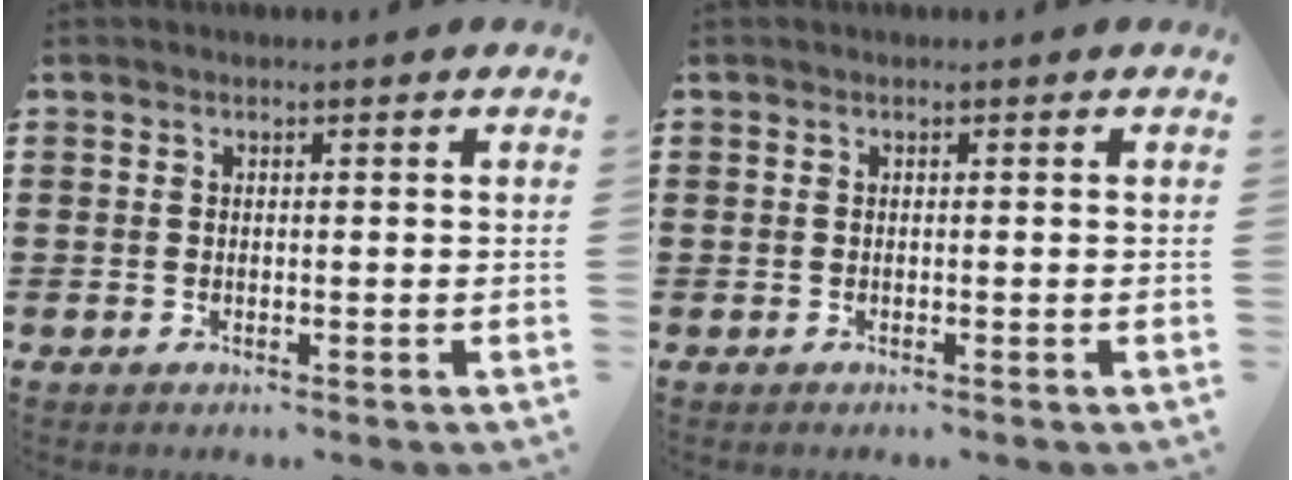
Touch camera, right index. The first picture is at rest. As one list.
[{"total": 0.0}]